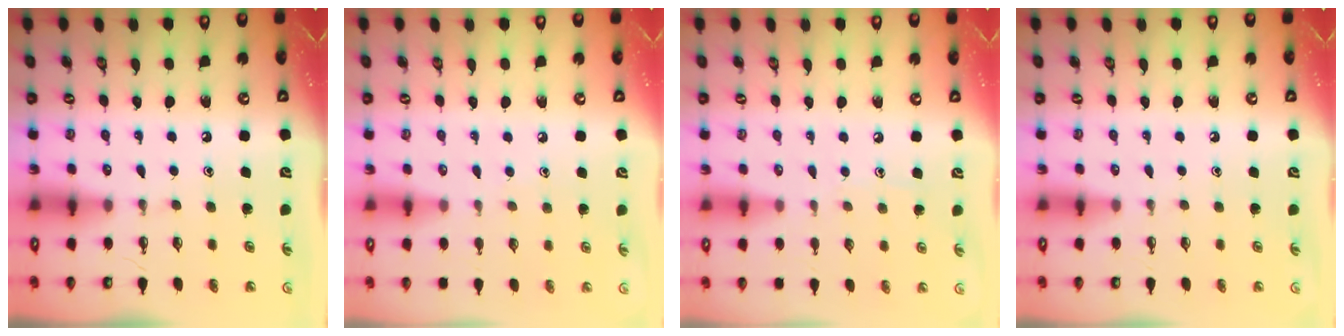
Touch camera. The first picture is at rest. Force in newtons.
{"total": 4.1, "press": 4.1, "slide": 0.4}
{"total": 3.4, "press": 3.4, "slide": 0.4}
{"total": 0.0}